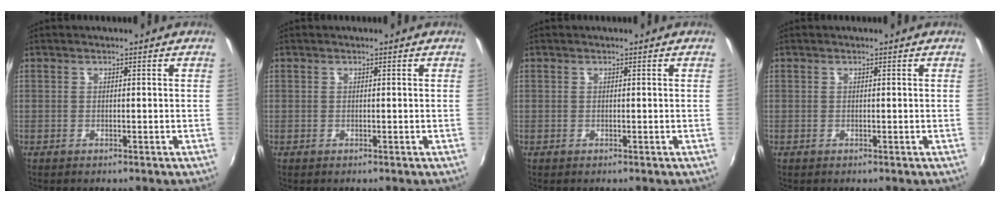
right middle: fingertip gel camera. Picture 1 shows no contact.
{"total": 0.0}
{"total": 0.0}
{"total": 0.0}